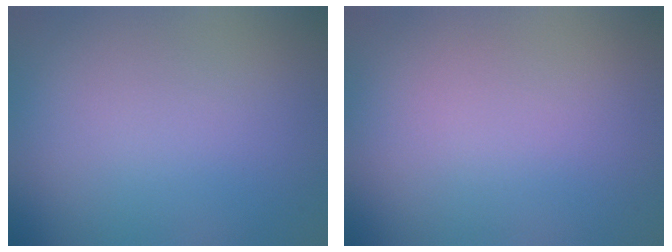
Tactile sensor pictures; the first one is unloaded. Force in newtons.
{"total": 0.0}